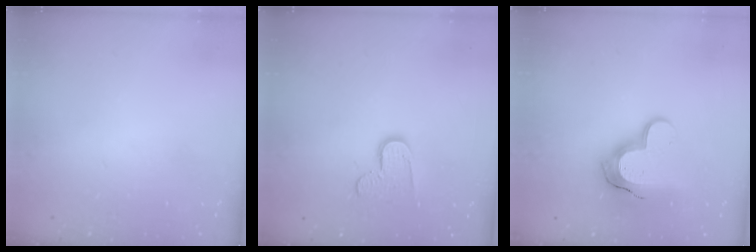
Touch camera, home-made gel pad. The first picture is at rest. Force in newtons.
{"total": 8.4, "press": 8.3, "slide": 0.2}
{"total": 15.4, "press": 15.3, "slide": 1.1}